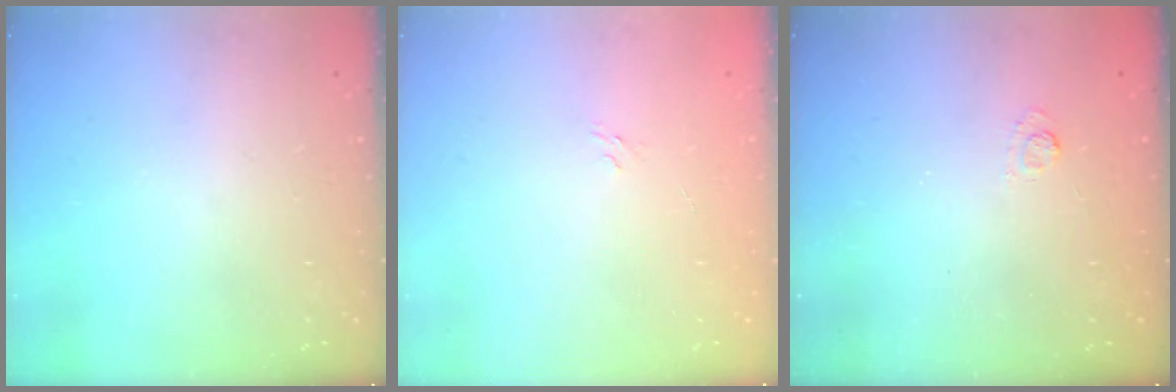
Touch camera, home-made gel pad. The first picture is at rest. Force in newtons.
{"total": 2.9, "press": 2.6, "slide": 1.1}
{"total": 2.4, "press": 1.9, "slide": 1.4}